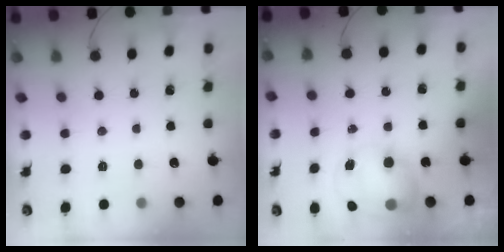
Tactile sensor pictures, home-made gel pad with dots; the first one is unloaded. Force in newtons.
{"total": 11.3, "press": 11.0, "slide": 2.8}